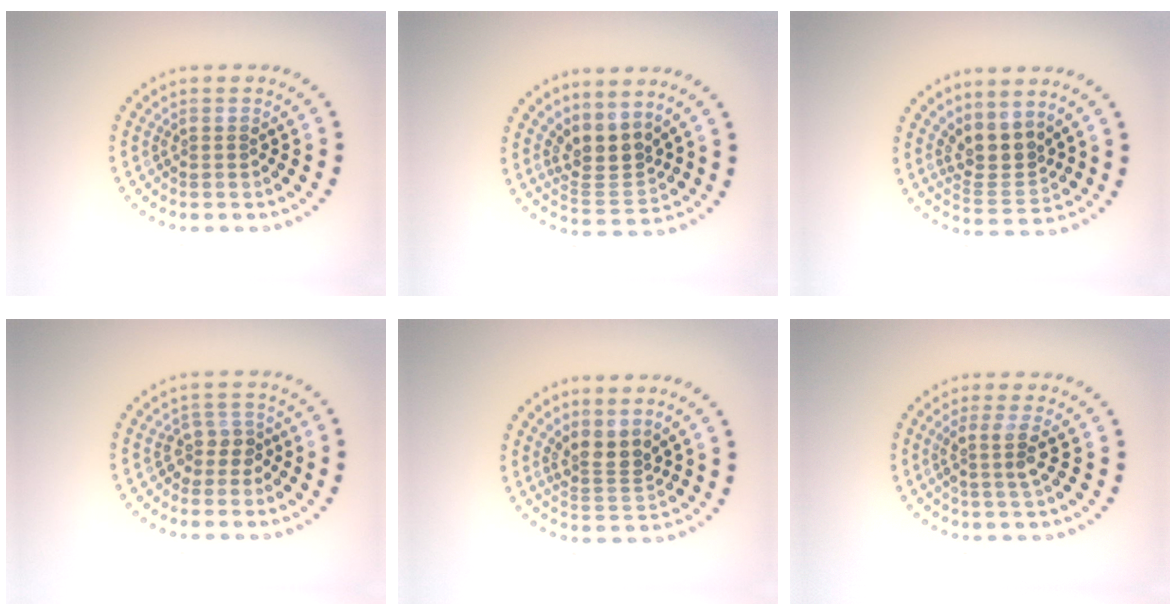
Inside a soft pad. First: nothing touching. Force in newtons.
{"total": 3.3, "press": 2.4, "slide": 2.2}
{"total": 3.2, "press": 2.5, "slide": 2.0}
{"total": 2.0, "press": 1.6, "slide": 1.2}
{"total": 2.6, "press": 1.9, "slide": 1.8}
{"total": 2.2, "press": 1.7, "slide": 1.4}